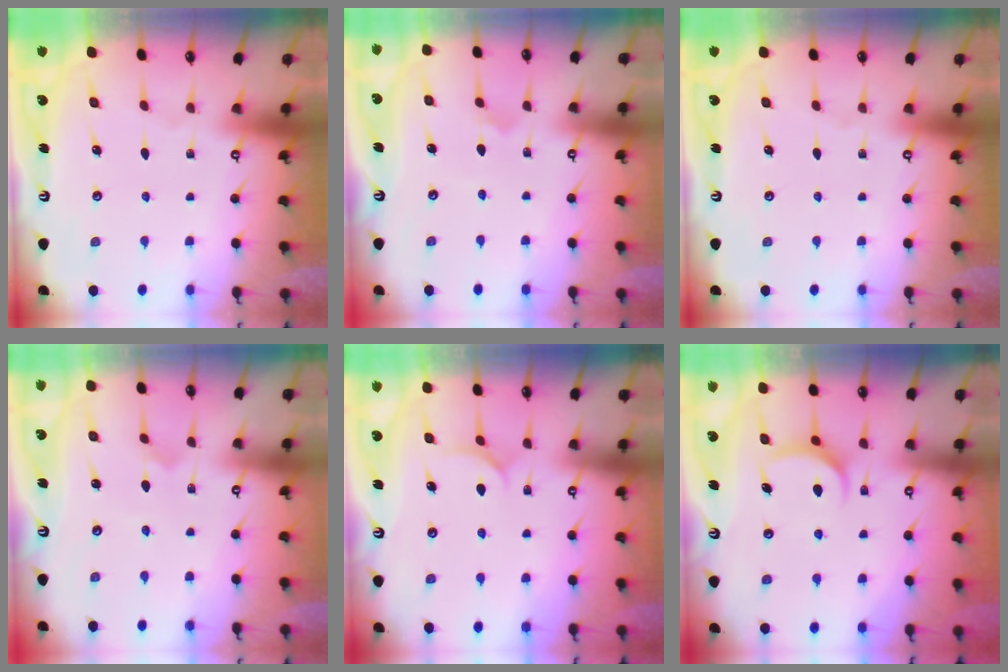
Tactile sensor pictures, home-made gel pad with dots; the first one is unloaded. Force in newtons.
{"total": 2.9, "press": 2.9, "slide": 0.1}
{"total": 0.0}
{"total": 0.7, "press": 0.7, "slide": 0.0}
{"total": 5.6, "press": 5.5, "slide": 0.8}
{"total": 5.5, "press": 5.5, "slide": 0.5}